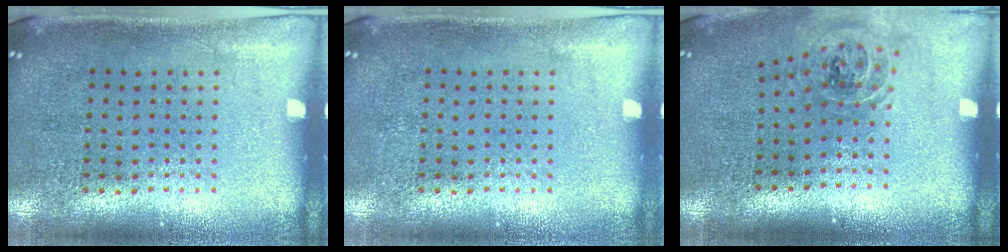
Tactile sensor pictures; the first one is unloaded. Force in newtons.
{"total": 0.0}
{"total": 1.1, "press": 1.0, "slide": 0.2}